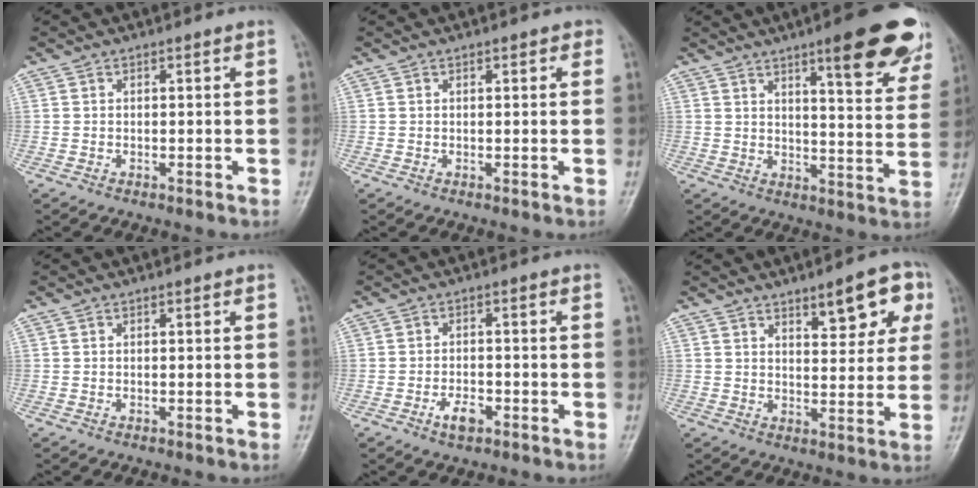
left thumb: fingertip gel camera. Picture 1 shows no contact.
{"total": 1.3, "force": [0.6, 0.6, 0.9], "torque": [-0.006, 0.000, 0.006]}
{"total": 17.2, "force": [10.5, 3.8, 13.0], "torque": [-0.127, -0.052, 0.134]}
{"total": 0.0}
{"total": 3.6, "force": [-1.9, 1.8, 2.4], "torque": [-0.040, 0.008, -0.032]}
{"total": 9.3, "force": [4.8, 3.5, 7.2], "torque": [-0.067, -0.019, 0.065]}